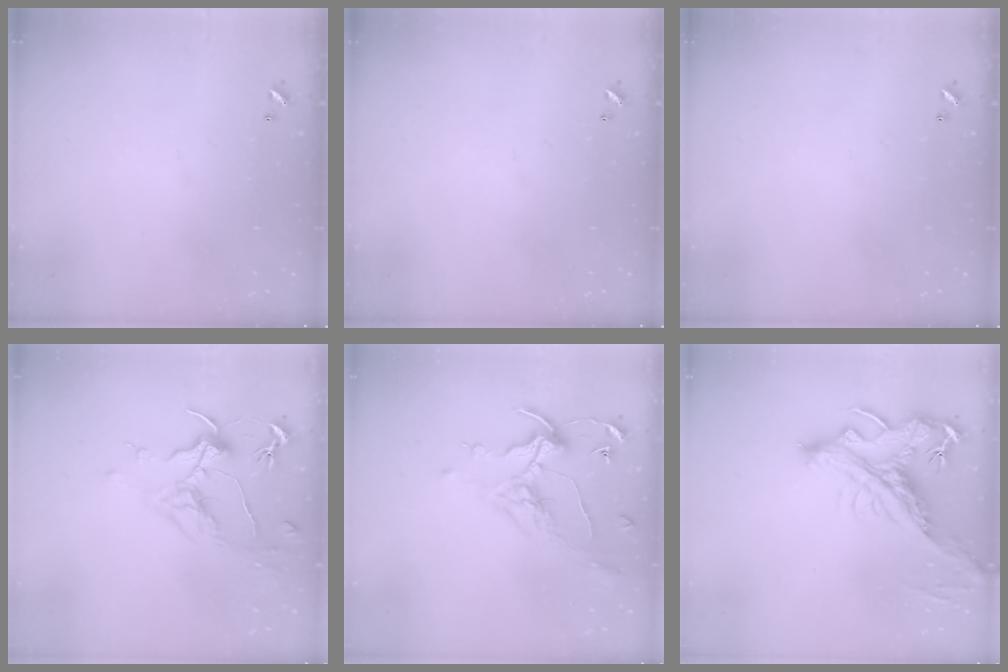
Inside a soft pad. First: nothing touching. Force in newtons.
{"total": 0.0}
{"total": 0.0}
{"total": 1.6, "press": 1.4, "slide": 0.8}
{"total": 0.8, "press": 0.7, "slide": 0.5}
{"total": 4.9, "press": 4.7, "slide": 1.6}